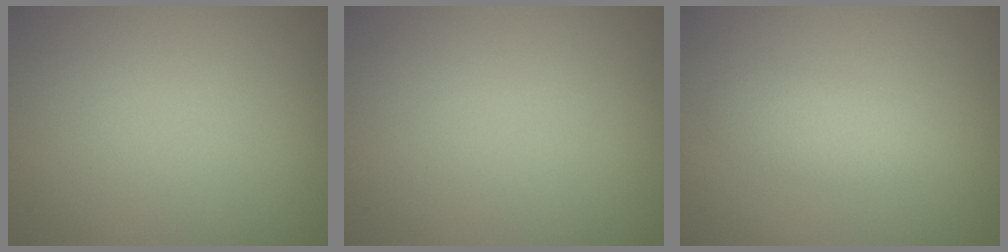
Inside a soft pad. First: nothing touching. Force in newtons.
{"total": 0.0}
{"total": 1.8, "press": 1.8, "slide": 0.0}